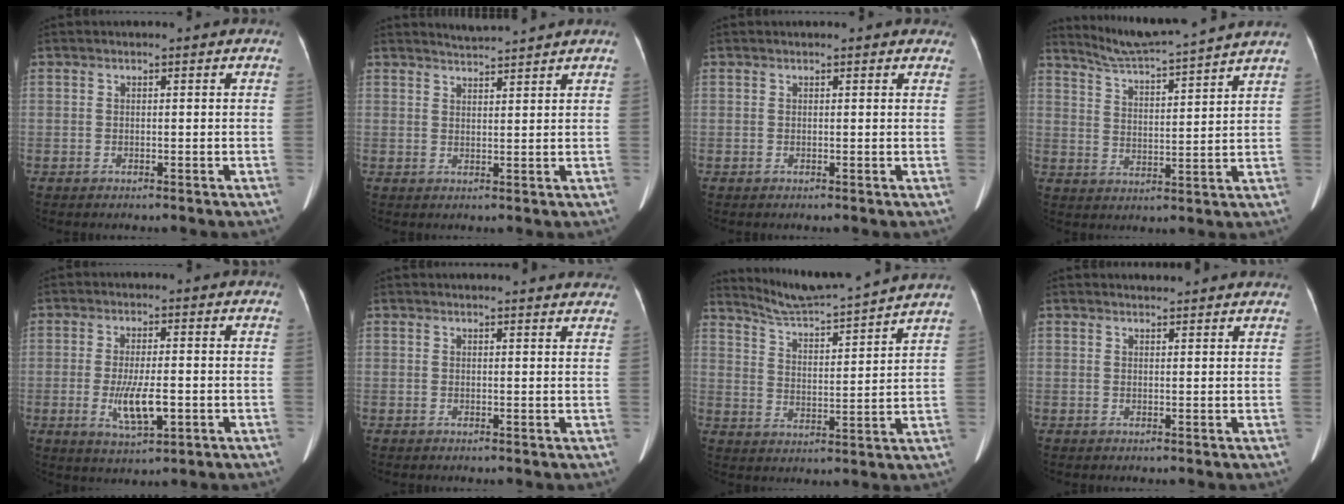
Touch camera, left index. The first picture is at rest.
{"total": 3.2, "force": [3.1, -0.9, 0.1], "torque": [-0.007, 0.005, 0.055]}
{"total": 3.3, "force": [2.9, 1.2, 1.0], "torque": [-0.004, 0.018, 0.023]}
{"total": 13.3, "force": [12.4, -1.5, 4.7], "torque": [-0.091, 0.000, 0.186]}
{"total": 6.3, "force": [-1.5, 1.6, 5.9], "torque": [-0.118, -0.013, -0.021]}
{"total": 10.8, "force": [10.3, 1.6, 2.7], "torque": [-0.013, 0.010, 0.098]}
{"total": 13.7, "force": [13.0, -1.6, 3.9], "torque": [-0.079, -0.006, 0.200]}
{"total": 3.9, "force": [3.8, 0.5, 0.5], "torque": [-0.012, 0.018, 0.042]}